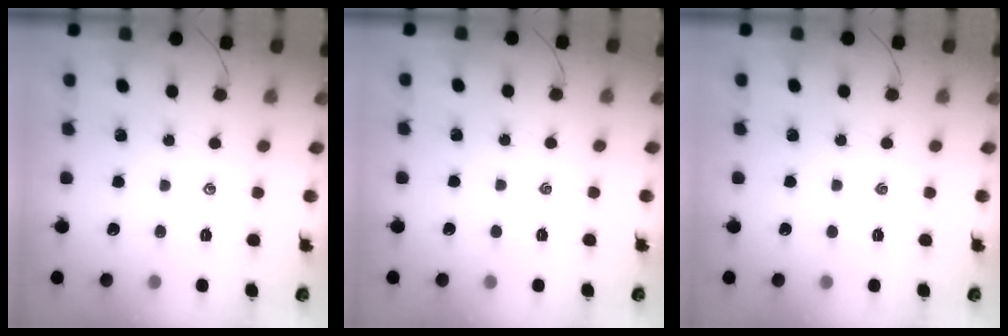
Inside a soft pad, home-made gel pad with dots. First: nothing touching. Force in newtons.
{"total": 1.1, "press": 0.9, "slide": 0.5}
{"total": 0.0}